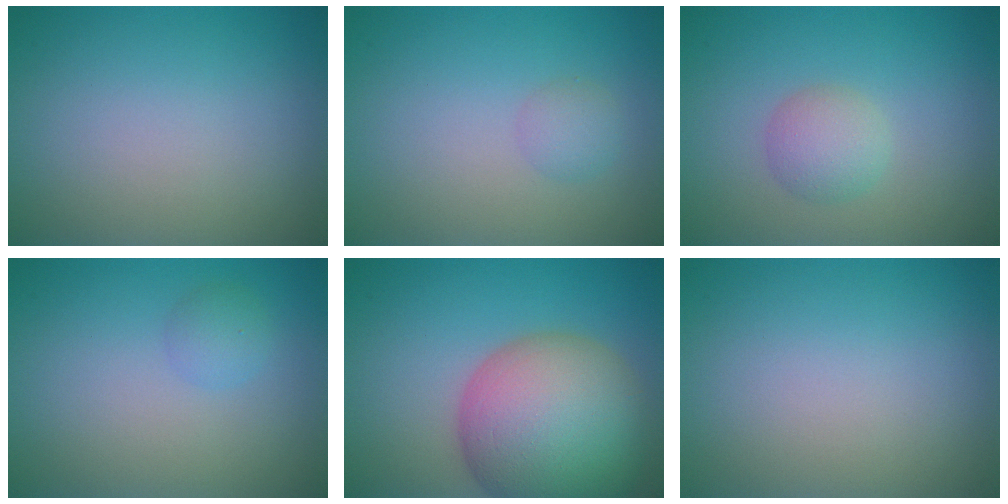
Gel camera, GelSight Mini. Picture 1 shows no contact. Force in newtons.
{"total": 1.4, "press": 1.4, "slide": 0.0}
{"total": 2.3, "press": 2.3, "slide": 0.1}
{"total": 1.4, "press": 1.3, "slide": 0.2}
{"total": 13.3, "press": 13.2, "slide": 0.9}
{"total": 0.0}